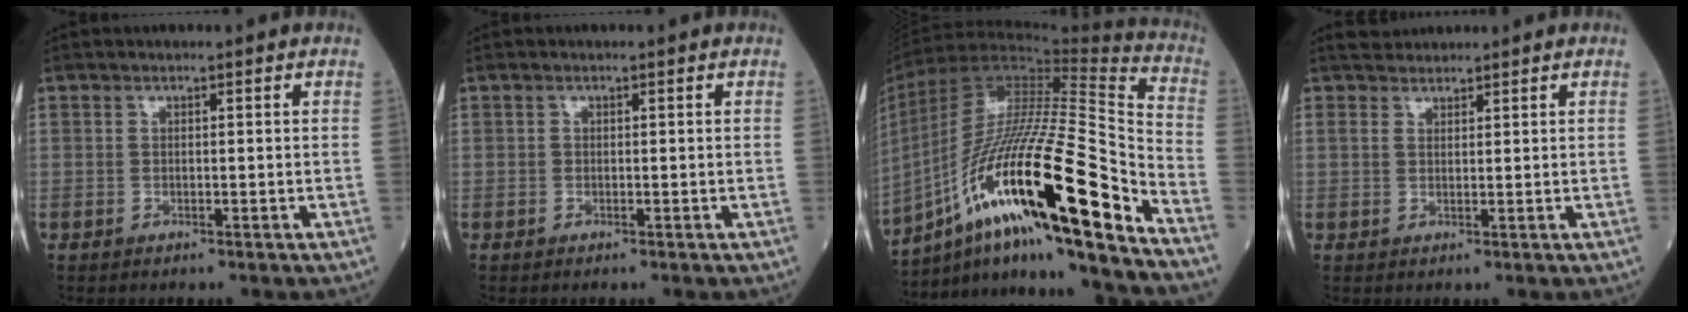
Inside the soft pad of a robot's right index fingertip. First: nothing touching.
{"total": 0.0}
{"total": 28.7, "force": [-14.9, 2.8, 24.3], "torque": [-0.433, -0.027, -0.259]}
{"total": 2.3, "force": [2.2, 0.4, -0.1], "torque": [-0.004, 0.013, 0.045]}